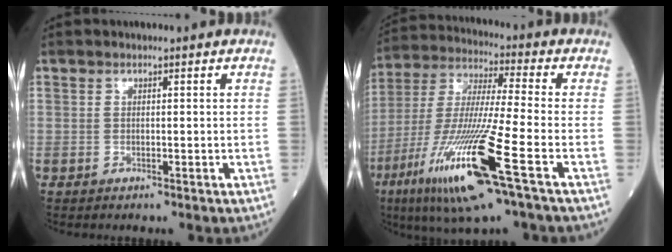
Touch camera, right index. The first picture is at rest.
{"total": 19.1, "force": [-8.4, 0.3, 17.2], "torque": [-0.375, -0.043, -0.160]}